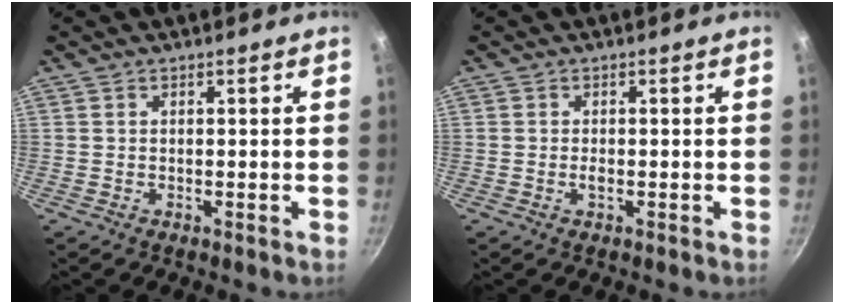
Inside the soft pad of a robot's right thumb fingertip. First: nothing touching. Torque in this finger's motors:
{"motor_torque": [0.27, -0.12, 0.31, 0.17, 0.02]}